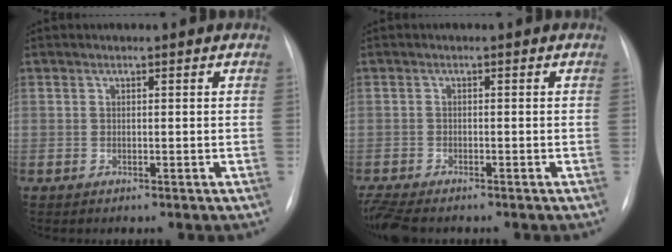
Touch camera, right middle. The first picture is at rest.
{"total": 6.3, "force": [-5.4, 1.6, 2.8], "torque": [-0.055, -0.012, -0.092]}